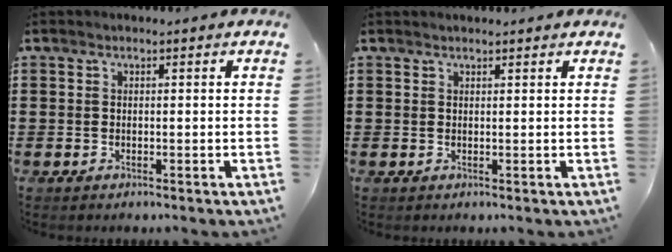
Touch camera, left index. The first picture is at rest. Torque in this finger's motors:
{"motor_torque": [0.51, -0.51, 0.24, 0.03]}